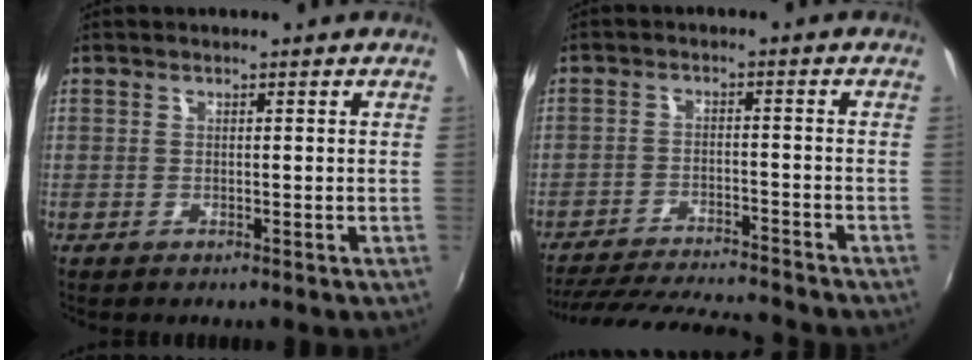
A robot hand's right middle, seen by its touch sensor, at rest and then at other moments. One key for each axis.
{"total": 16.8, "fx": -15.2, "fy": 2.2, "fz": 6.8, "tx": -0.143, "ty": -0.016, "tz": -0.230}